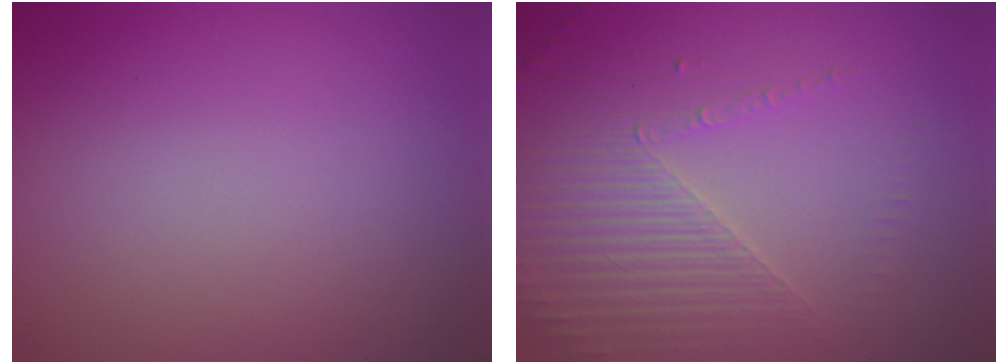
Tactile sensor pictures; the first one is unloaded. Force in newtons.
{"total": 3.7, "press": 3.3, "slide": 1.5}